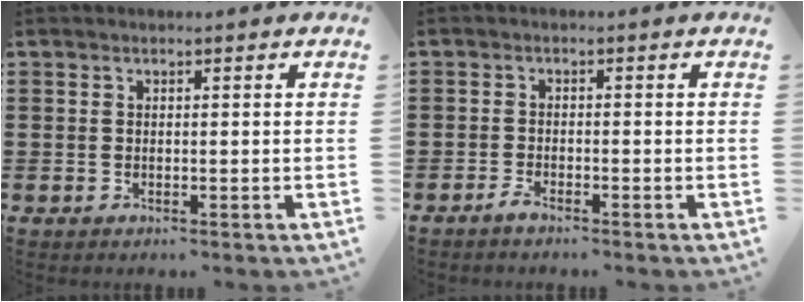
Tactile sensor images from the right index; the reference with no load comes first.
{"total": 1.5, "force": [-1.4, 0.0, 0.5], "torque": [-0.013, -0.004, -0.026]}